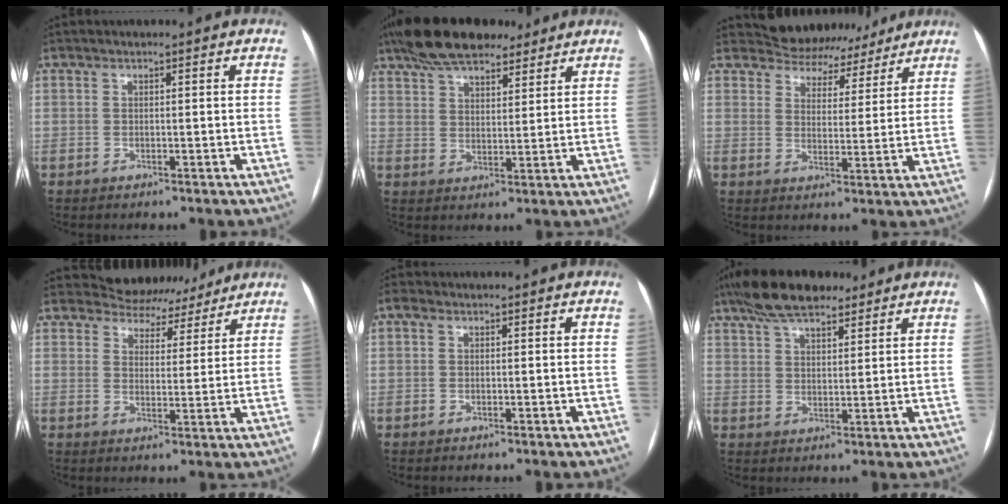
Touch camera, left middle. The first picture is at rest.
{"total": 13.9, "force": [10.9, 5.2, 7.0], "torque": [-0.125, 0.041, 0.181]}
{"total": 10.3, "force": [9.4, 4.3, 0.3], "torque": [0.015, 0.009, 0.122]}
{"total": 8.9, "force": [8.1, 3.7, 0.0], "torque": [0.015, 0.007, 0.101]}
{"total": 0.8, "force": [0.3, 0.6, 0.4], "torque": [-0.009, 0.010, 0.002]}
{"total": 10.9, "force": [8.4, 3.9, 5.8], "torque": [-0.107, 0.033, 0.146]}